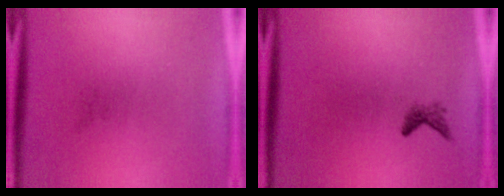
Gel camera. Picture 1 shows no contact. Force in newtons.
{"total": 1.1}